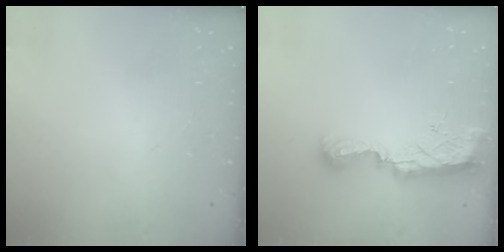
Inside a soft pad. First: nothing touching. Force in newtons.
{"total": 9.4, "press": 9.4, "slide": 0.4}